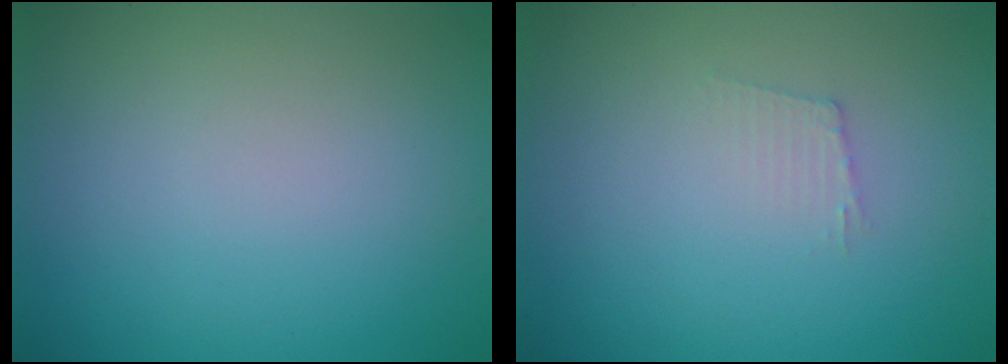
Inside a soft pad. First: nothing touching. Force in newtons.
{"total": 1.1, "press": 1.0, "slide": 0.2}